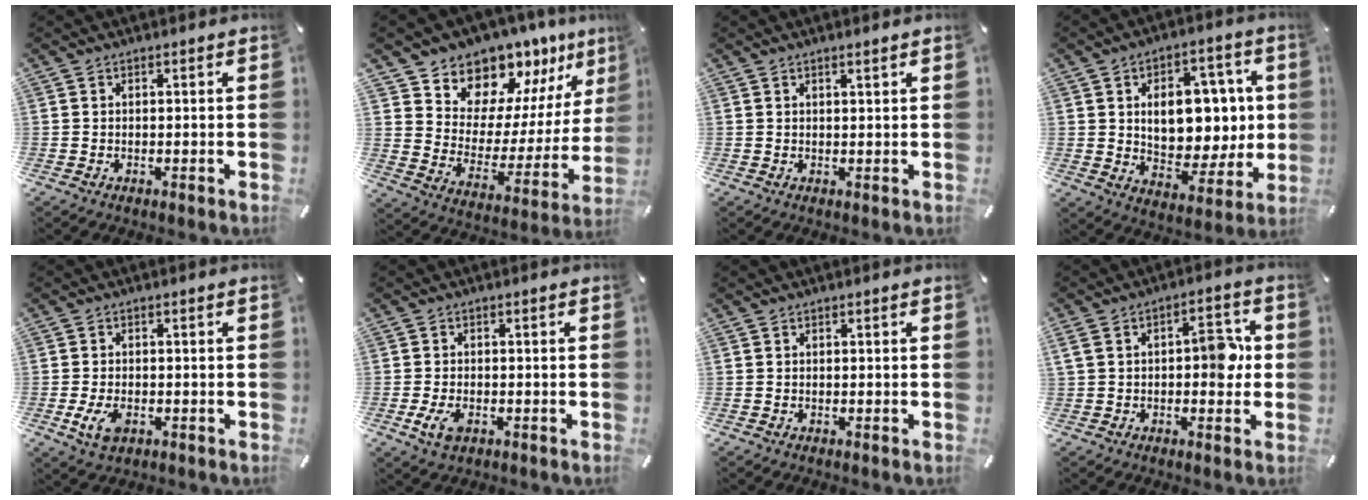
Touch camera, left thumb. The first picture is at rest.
{"total": 12.8, "force": [11.8, 5.1, -0.7], "torque": [-0.001, -0.149, 0.208]}
{"total": 1.2, "force": [1.0, 0.0, 0.7], "torque": [-0.014, -0.002, 0.017]}
{"total": 14.2, "force": [2.6, 10.2, 9.6], "torque": [-0.125, -0.007, 0.052]}
{"total": 4.3, "force": [-1.2, 2.7, 3.1], "torque": [-0.080, -0.005, -0.026]}
{"total": 3.9, "force": [-1.3, 2.3, 2.8], "torque": [-0.074, -0.004, -0.028]}
{"total": 0.0}
{"total": 9.4, "force": [0.7, 5.2, 7.8], "torque": [-0.099, 0.004, 0.008]}